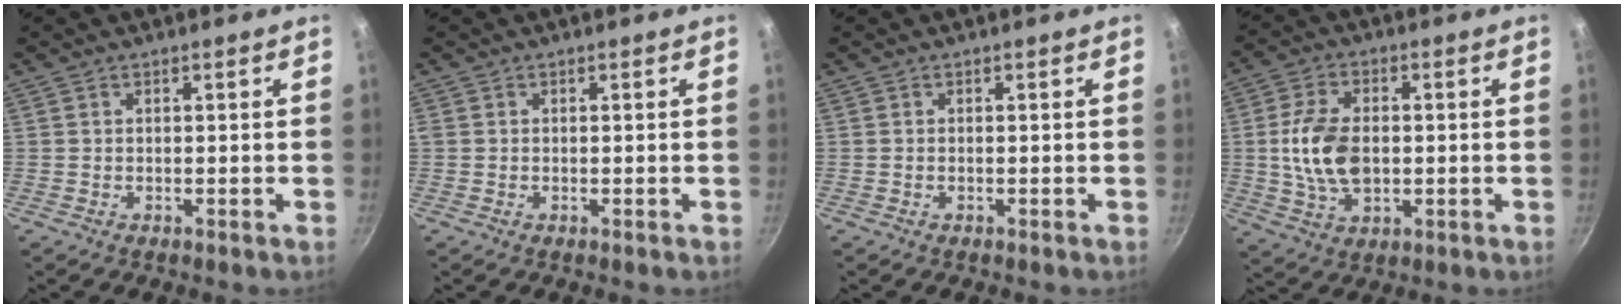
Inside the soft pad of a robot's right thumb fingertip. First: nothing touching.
{"total": 0.6, "force": [0.1, 0.5, 0.3], "torque": [0.000, 0.003, 0.001]}
{"total": 0.0}
{"total": 11.3, "force": [0.0, 6.9, 8.9], "torque": [-0.167, 0.002, 0.006]}